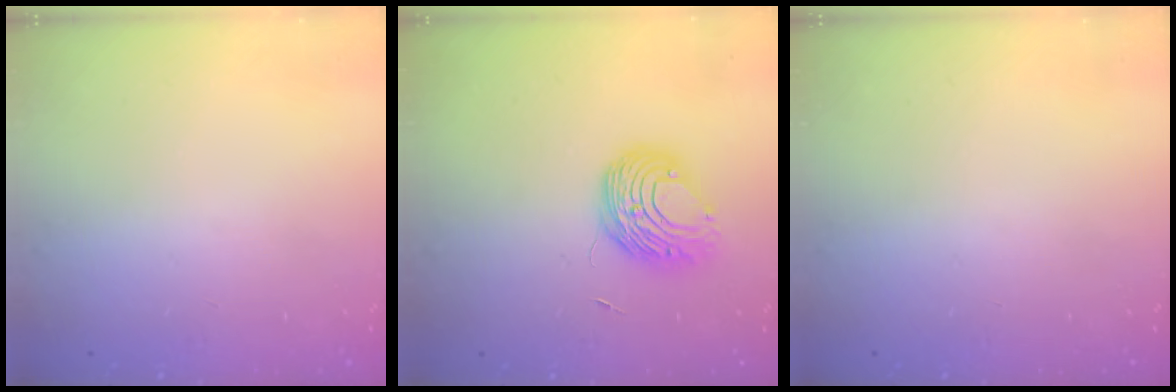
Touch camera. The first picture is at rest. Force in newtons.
{"total": 9.1, "press": 9.1, "slide": 0.4}
{"total": 0.0}